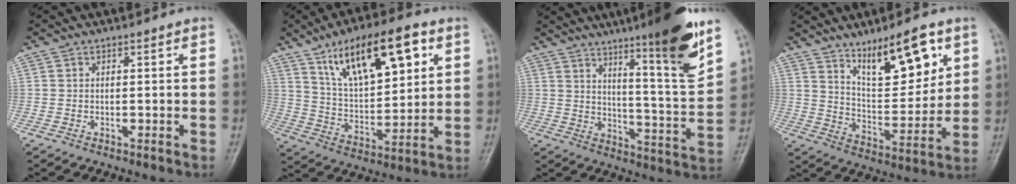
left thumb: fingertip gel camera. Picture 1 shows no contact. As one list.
[{"total": 18.5, "force": [9.1, 7.6, 14.2], "torque": [-0.195, -0.029, 0.161]}, {"total": 17.6, "force": [10.8, 1.3, 13.7], "torque": [-0.182, -0.064, 0.166]}, {"total": 14.8, "force": [8.2, 5.3, 11.0], "torque": [-0.141, -0.049, 0.145]}]